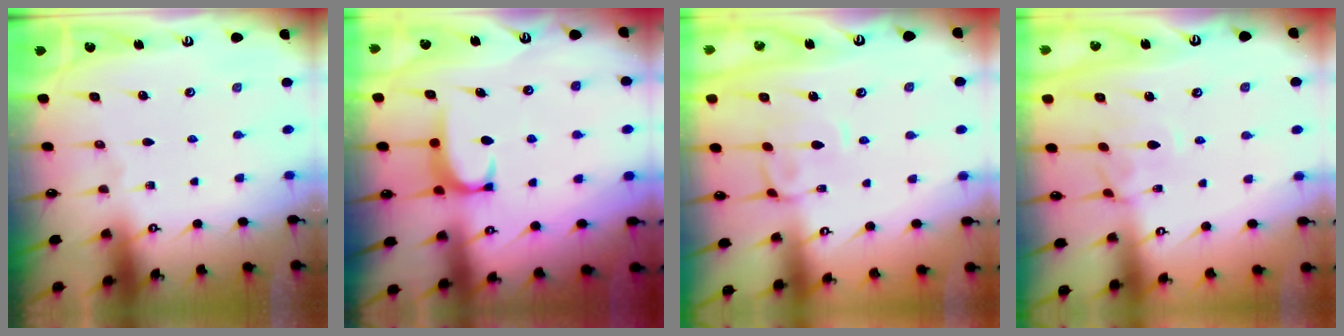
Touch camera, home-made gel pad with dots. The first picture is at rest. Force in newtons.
{"total": 1.9, "press": 1.8, "slide": 0.4}
{"total": 0.9, "press": 0.5, "slide": 0.7}
{"total": 2.7, "press": 2.6, "slide": 0.5}